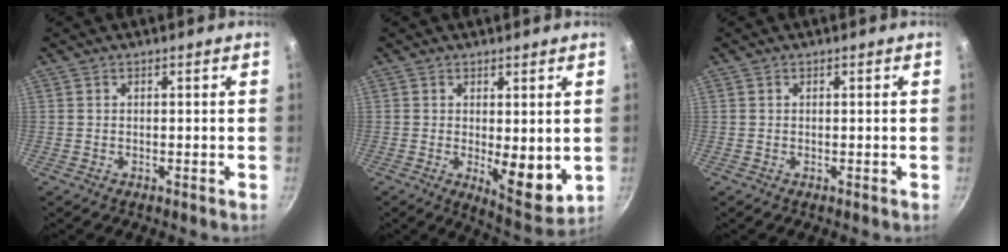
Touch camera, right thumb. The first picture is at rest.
{"total": 8.7, "force": [-0.1, 3.7, 7.9], "torque": [-0.090, -0.026, 0.009]}
{"total": 0.0}